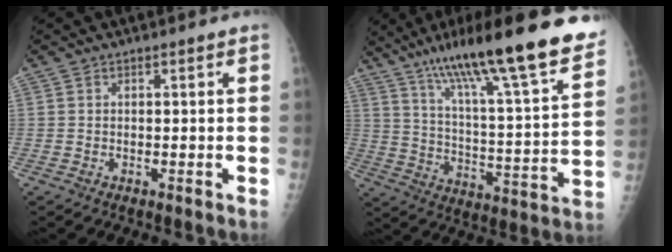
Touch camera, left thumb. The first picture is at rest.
{"total": 27.4, "force": [19.3, 4.1, 18.9], "torque": [-0.279, -0.053, 0.299]}